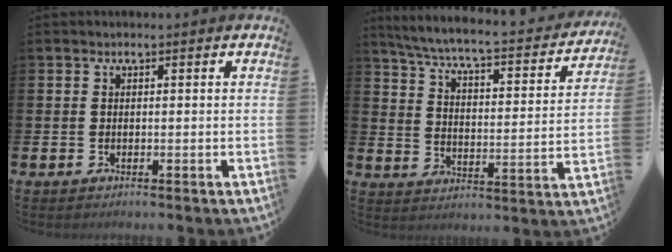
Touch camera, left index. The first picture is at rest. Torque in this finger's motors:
{"motor_torque": [0.96, -1.18, 0.42, 0.06]}